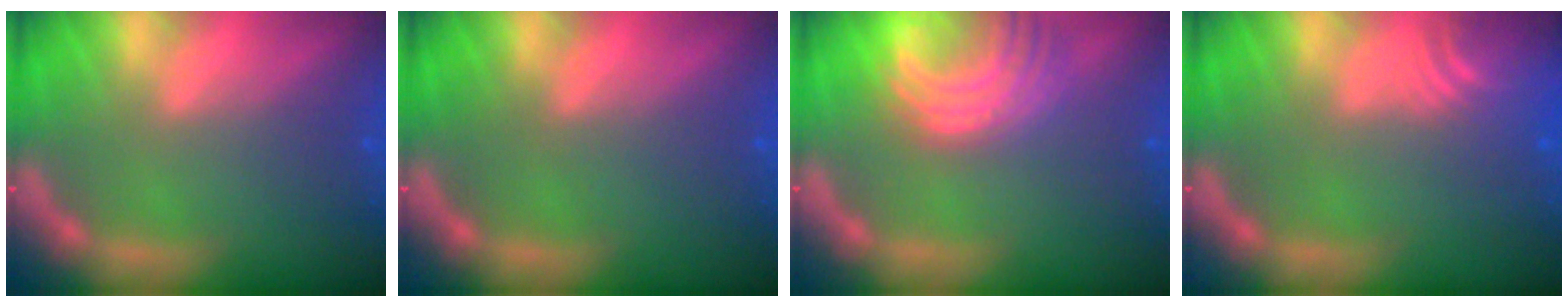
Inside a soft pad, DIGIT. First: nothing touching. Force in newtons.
{"total": 0.0}
{"total": 7.6}
{"total": 5.1}